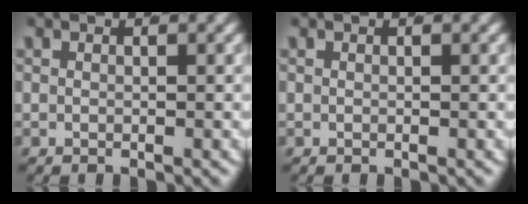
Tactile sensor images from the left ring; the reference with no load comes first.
{"total": 1.2, "force": [-0.2, -1.1, -0.3], "torque": [0.012, -0.013, 0.008]}